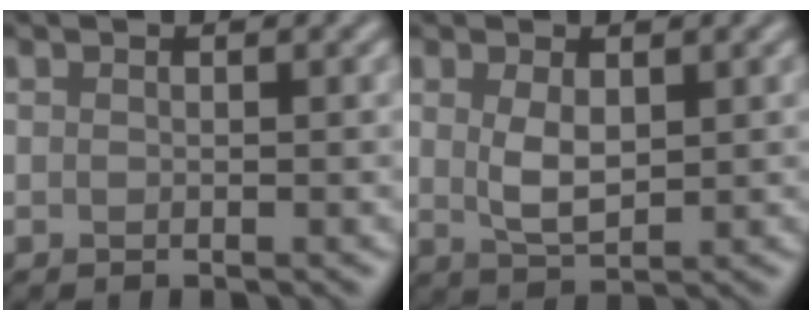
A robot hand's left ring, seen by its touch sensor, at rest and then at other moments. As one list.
[{"total": 2.9, "force": [0.7, 1.4, 2.4], "torque": [-0.054, -0.004, 0.018]}]